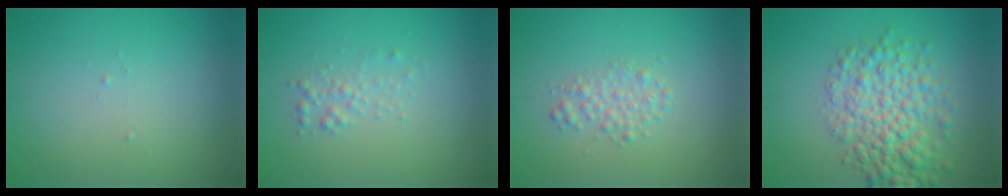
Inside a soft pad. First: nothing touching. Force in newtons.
{"total": 1.3, "press": 1.3, "slide": 0.1}
{"total": 1.7, "press": 1.7, "slide": 0.0}
{"total": 6.1, "press": 6.1, "slide": 0.1}